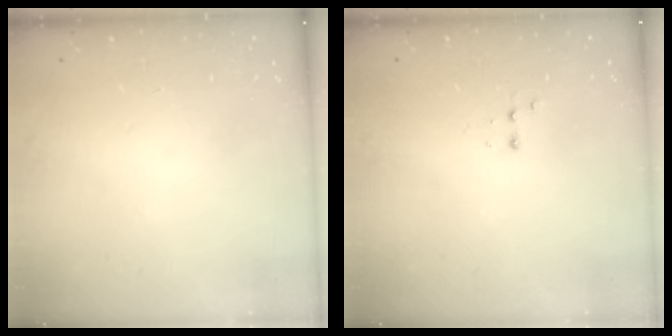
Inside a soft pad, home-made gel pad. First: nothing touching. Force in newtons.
{"total": 2.4, "press": 2.2, "slide": 0.9}